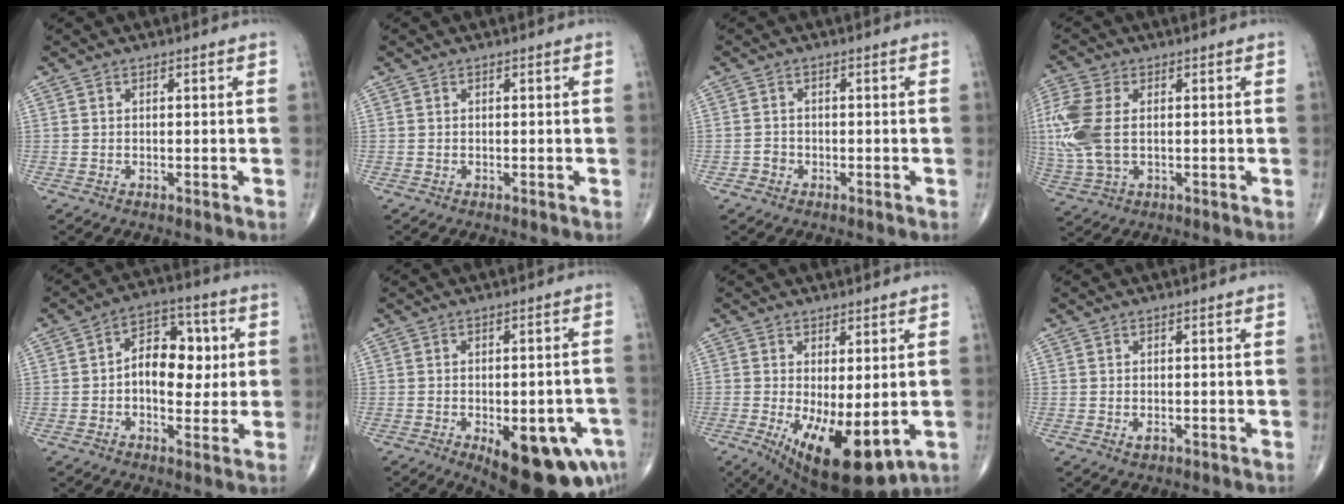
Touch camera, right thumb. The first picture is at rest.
{"total": 0.0}
{"total": 1.6, "force": [-0.8, 1.3, 0.2], "torque": [0.006, 0.008, -0.019]}
{"total": 11.5, "force": [0.7, 6.9, 9.2], "torque": [-0.242, 0.007, 0.016]}
{"total": 11.3, "force": [0.6, 7.3, 8.6], "torque": [-0.089, 0.019, 0.004]}
{"total": 17.7, "force": [-7.9, 7.4, 14.0], "torque": [-0.128, 0.014, -0.089]}
{"total": 14.1, "force": [-3.6, 5.5, 12.5], "torque": [-0.195, -0.027, -0.036]}
{"total": 1.2, "force": [-0.5, 0.6, 0.9], "torque": [-0.014, -0.002, -0.007]}